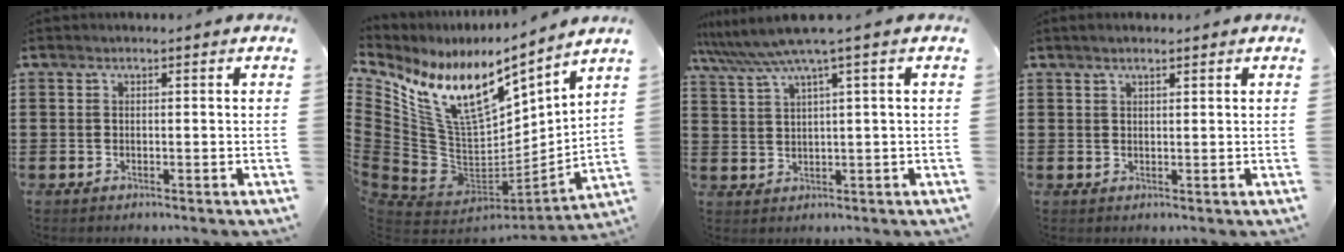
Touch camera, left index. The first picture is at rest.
{"total": 14.2, "force": [7.4, 6.7, 10.1], "torque": [-0.238, -0.056, 0.127]}
{"total": 4.8, "force": [2.9, -0.5, 3.9], "torque": [-0.092, -0.017, 0.044]}
{"total": 1.3, "force": [1.0, 0.2, 0.8], "torque": [-0.016, 0.002, 0.018]}